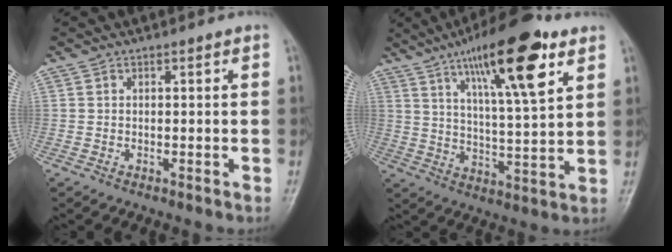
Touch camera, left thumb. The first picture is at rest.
{"total": 18.6, "force": [9.9, 4.5, 15.0], "torque": [-0.221, -0.036, 0.162]}